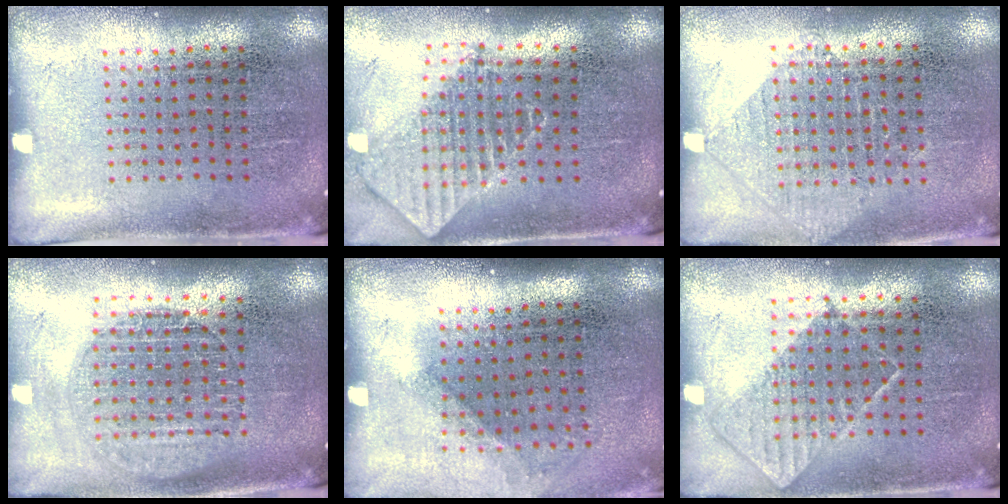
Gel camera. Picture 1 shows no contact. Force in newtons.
{"total": 2.0, "press": 1.6, "slide": 1.3}
{"total": 0.9, "press": 0.8, "slide": 0.3}
{"total": 1.6, "press": 1.4, "slide": 0.7}
{"total": 1.2, "press": 0.9, "slide": 0.8}
{"total": 0.8, "press": 0.8, "slide": 0.3}